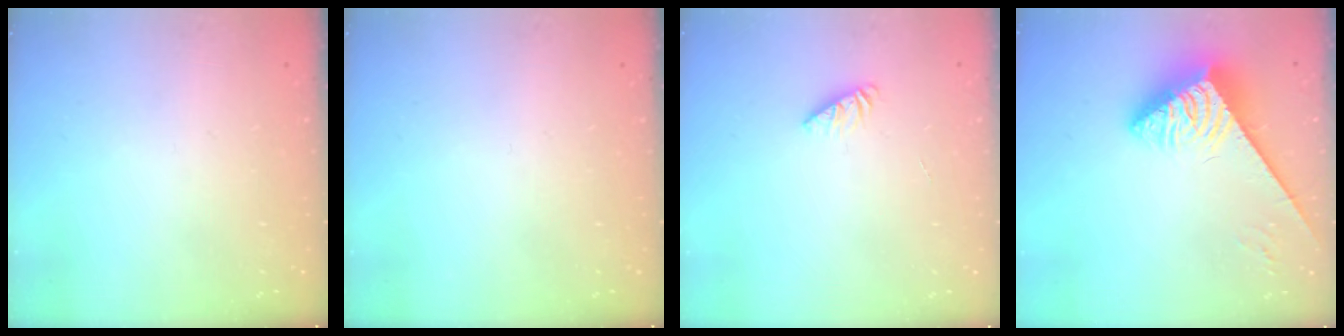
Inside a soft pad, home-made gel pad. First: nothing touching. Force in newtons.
{"total": 0.0}
{"total": 1.8, "press": 1.8, "slide": 0.2}
{"total": 3.7, "press": 3.6, "slide": 0.8}